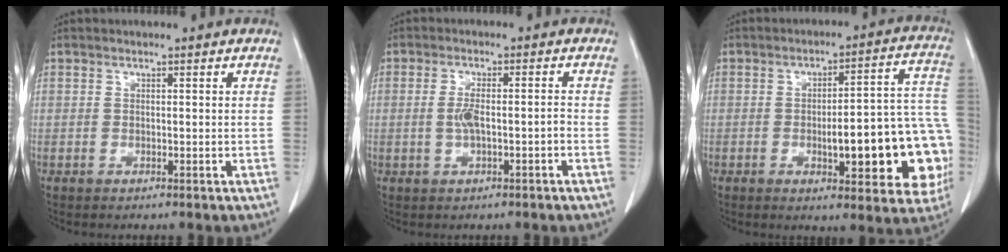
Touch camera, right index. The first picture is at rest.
{"total": 3.8, "force": [-0.8, 0.9, 3.6], "torque": [-0.076, 0.005, -0.012]}
{"total": 18.6, "force": [-4.1, 4.5, 17.6], "torque": [-0.140, 0.041, -0.036]}